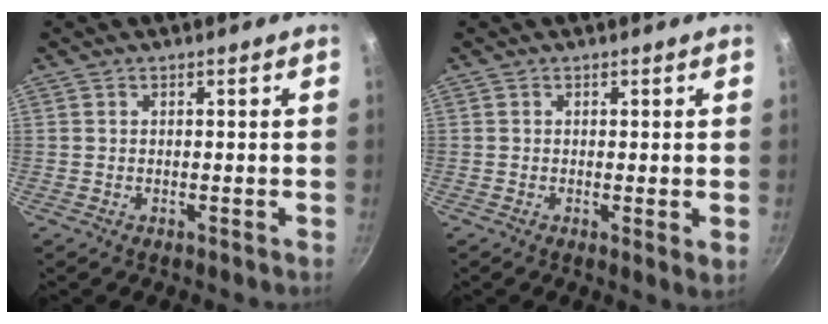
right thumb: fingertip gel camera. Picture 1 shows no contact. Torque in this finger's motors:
{"motor_torque": [-0.27, -0.04, 0.03, -0.26, -0.03]}